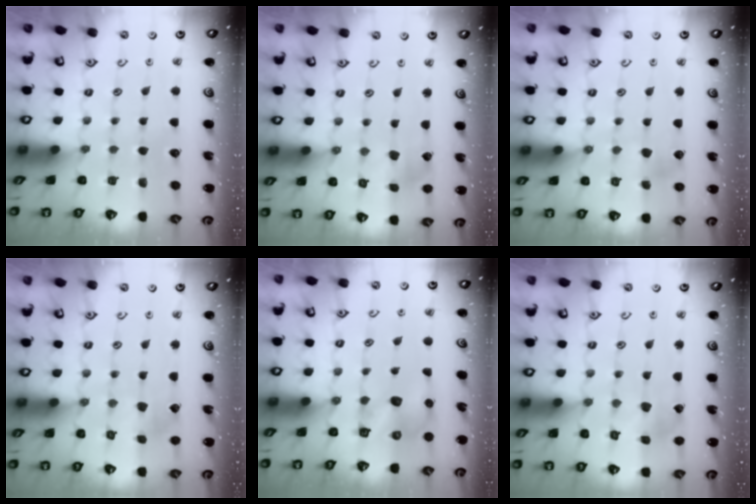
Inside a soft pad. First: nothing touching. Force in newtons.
{"total": 1.7, "press": 1.7, "slide": 0.3}
{"total": 3.0, "press": 3.0, "slide": 0.4}
{"total": 2.1, "press": 2.1, "slide": 0.1}
{"total": 6.3, "press": 6.2, "slide": 0.9}
{"total": 2.3, "press": 2.3, "slide": 0.1}